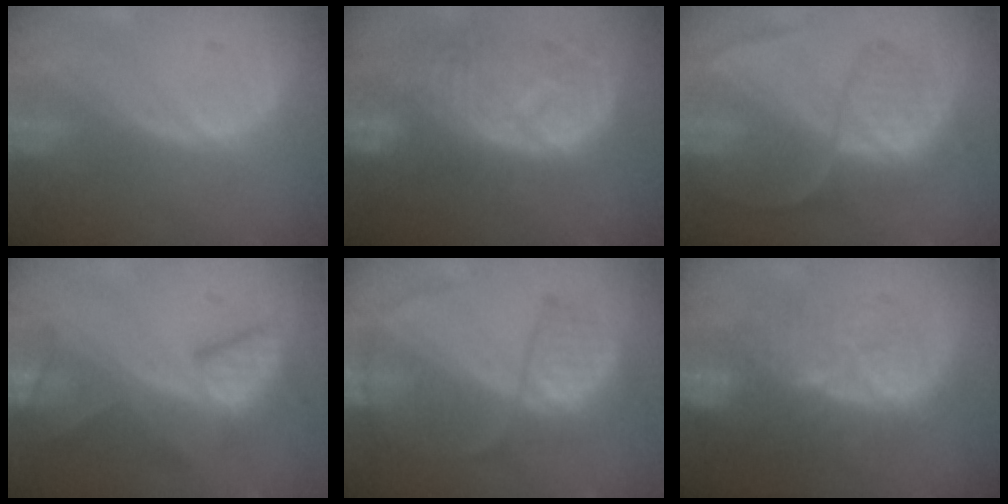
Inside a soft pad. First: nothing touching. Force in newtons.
{"total": 11.0, "press": 9.8, "slide": 5.1}
{"total": 9.0, "press": 7.5, "slide": 5.0}
{"total": 7.7, "press": 7.6, "slide": 1.2}
{"total": 6.4, "press": 6.3, "slide": 1.0}
{"total": 11.4, "press": 9.9, "slide": 5.6}